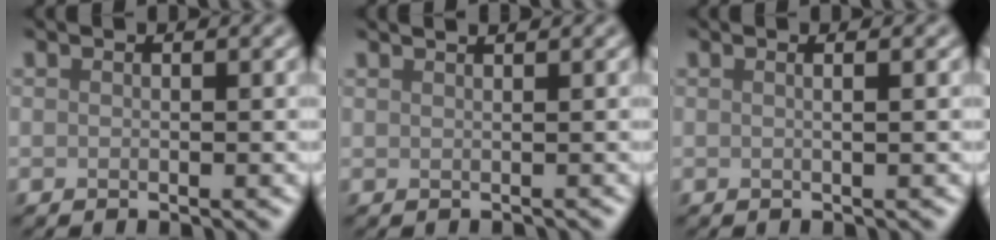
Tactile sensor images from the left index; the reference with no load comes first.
{"total": 1.6, "force": [1.5, 0.4, 0.5], "torque": [-0.006, 0.002, 0.016]}
{"total": 1.9, "force": [0.4, 0.8, 1.6], "torque": [-0.009, 0.005, -0.016]}